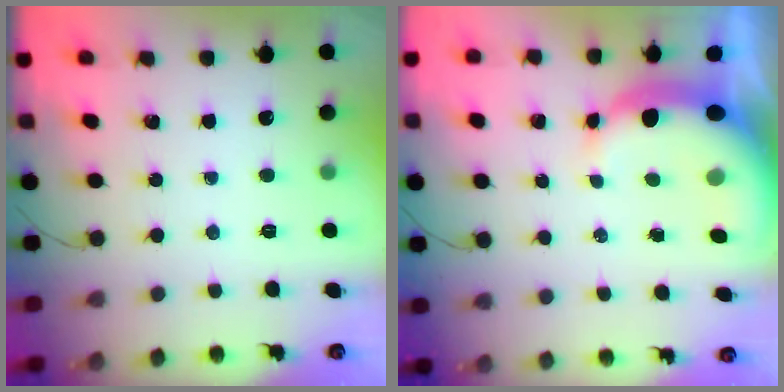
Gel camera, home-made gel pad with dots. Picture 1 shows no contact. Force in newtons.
{"total": 9.6, "press": 9.4, "slide": 1.9}